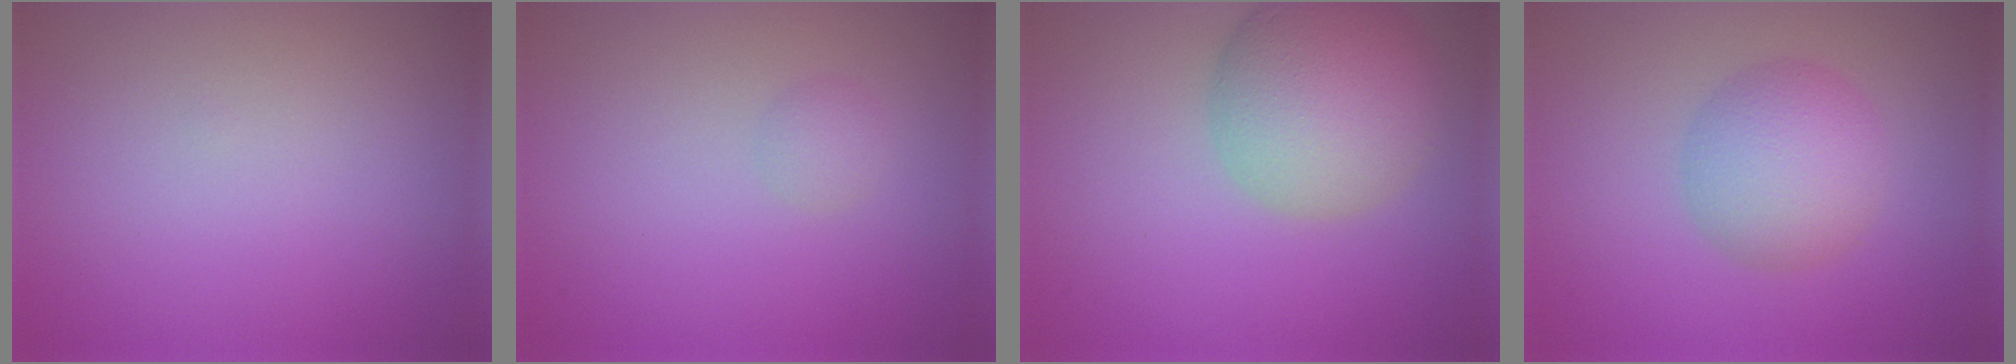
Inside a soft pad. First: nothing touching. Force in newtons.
{"total": 1.0, "press": 1.0, "slide": 0.0}
{"total": 7.3, "press": 7.3, "slide": 0.4}
{"total": 4.6, "press": 4.6, "slide": 0.1}